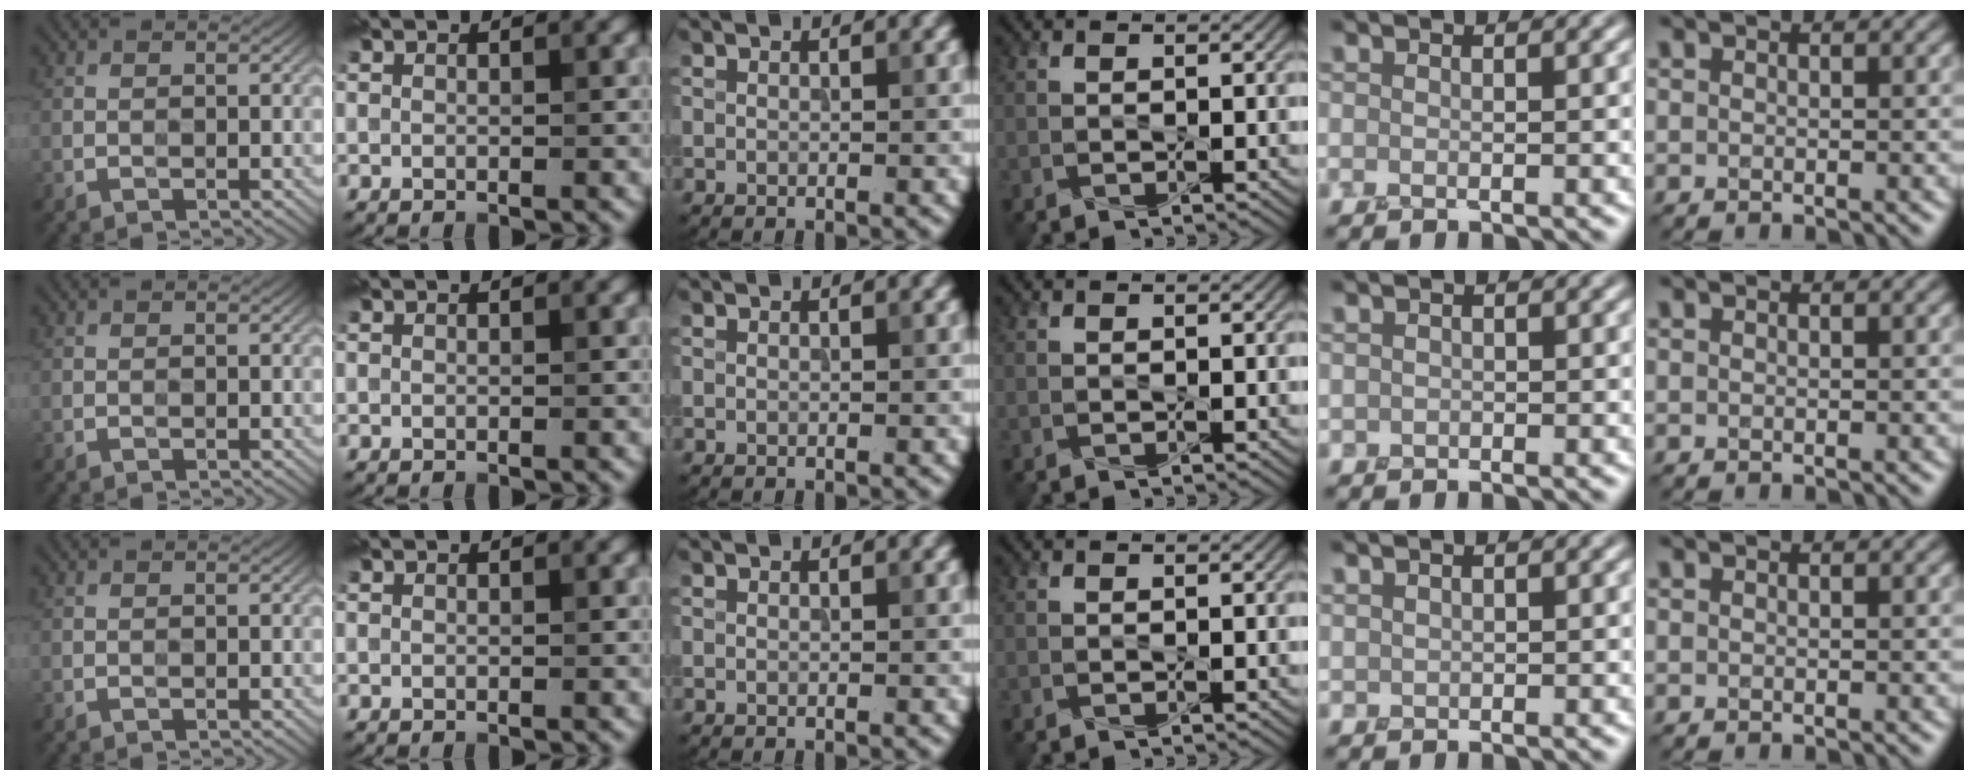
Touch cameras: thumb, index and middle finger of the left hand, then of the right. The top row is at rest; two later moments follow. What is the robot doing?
{"motion": "press", "object": "sticky note"}